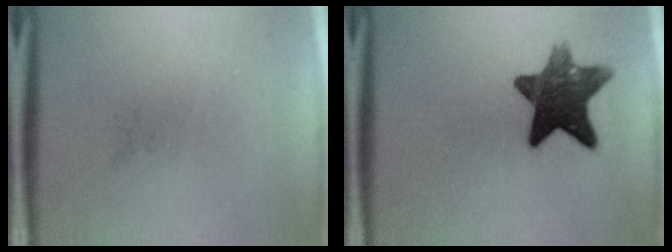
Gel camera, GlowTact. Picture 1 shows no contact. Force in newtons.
{"total": 11.3}